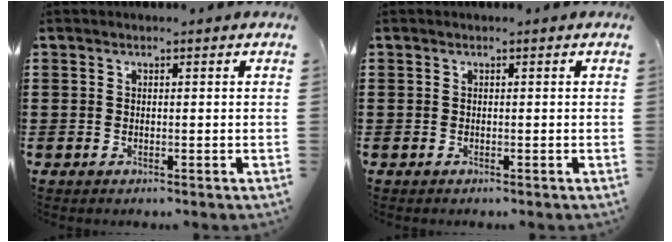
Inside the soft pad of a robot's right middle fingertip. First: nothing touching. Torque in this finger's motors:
{"motor_torque": [-0.28, 0.26, 0.00, -0.01]}